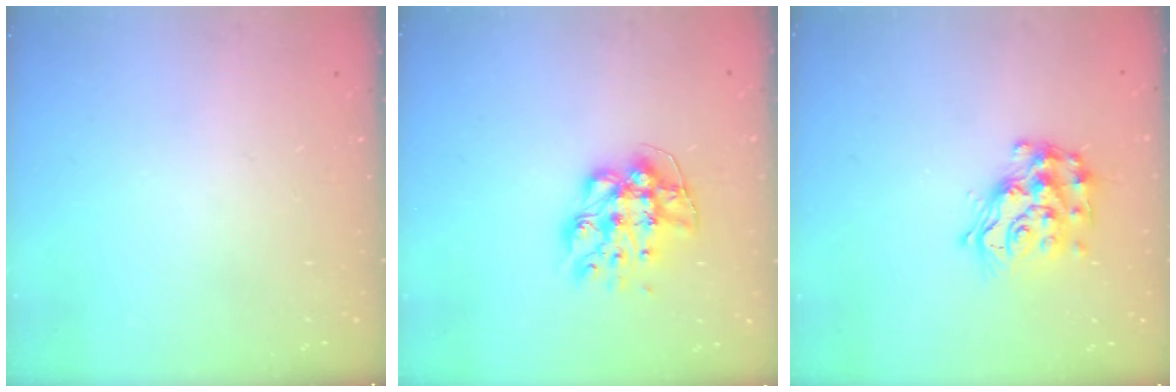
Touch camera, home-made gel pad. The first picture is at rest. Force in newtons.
{"total": 11.2, "press": 11.1, "slide": 0.9}
{"total": 15.3, "press": 15.2, "slide": 1.0}